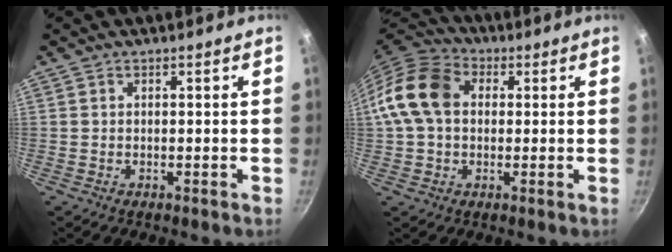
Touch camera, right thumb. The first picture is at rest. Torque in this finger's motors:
{"motor_torque": [-0.41, 0.97, 0.80, -0.63, 0.13]}